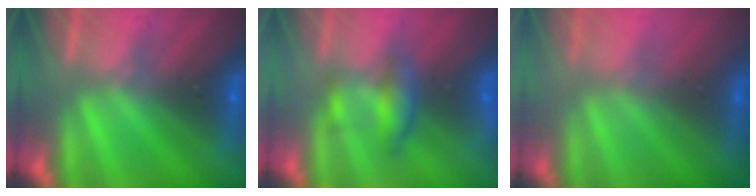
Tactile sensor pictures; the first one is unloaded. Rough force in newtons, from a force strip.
{"total": 2.0}
{"total": 2.8}